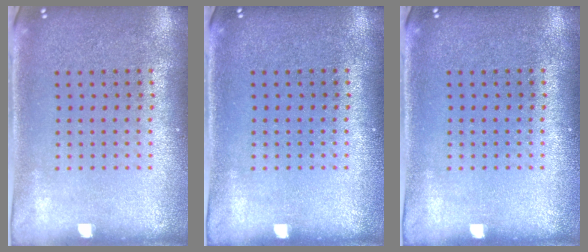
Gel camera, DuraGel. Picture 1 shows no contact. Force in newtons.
{"total": 0.0}
{"total": 0.0}